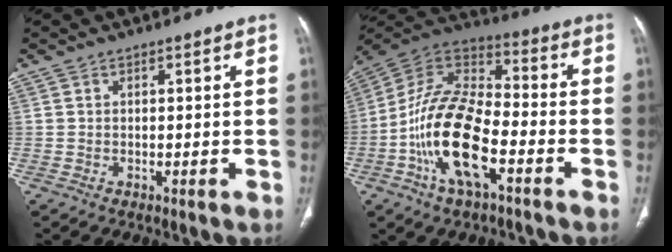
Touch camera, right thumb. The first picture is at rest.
{"total": 18.6, "force": [-6.6, 8.6, 15.1], "torque": [-0.277, 0.046, -0.124]}